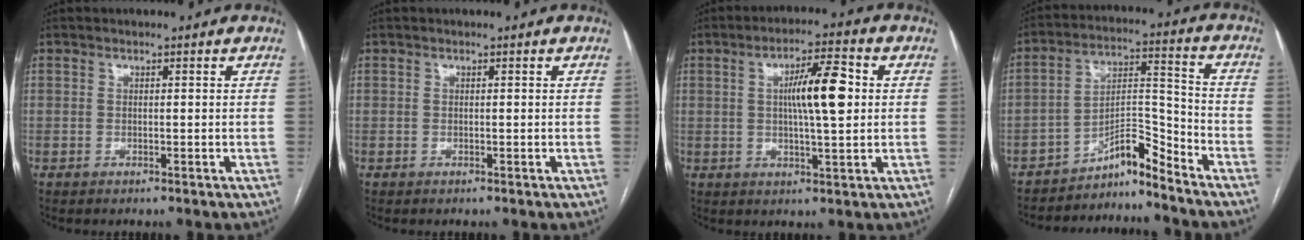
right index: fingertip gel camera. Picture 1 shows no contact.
{"total": 0.0}
{"total": 9.1, "force": [1.5, 1.5, 8.9], "torque": [-0.150, 0.012, 0.024]}
{"total": 6.5, "force": [-6.2, 0.6, 1.8], "torque": [-0.019, 0.039, -0.102]}